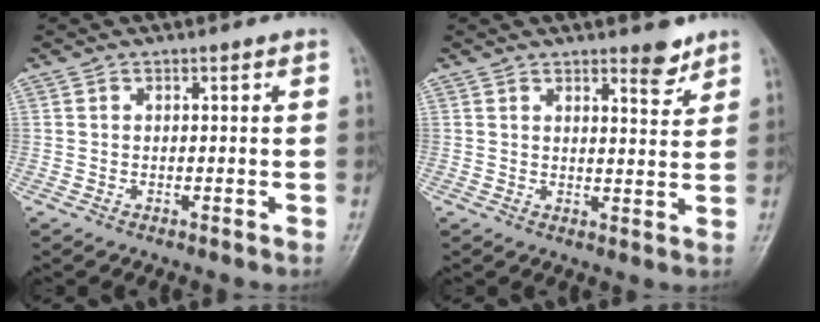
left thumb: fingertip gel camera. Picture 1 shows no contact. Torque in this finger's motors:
{"motor_torque": [-0.14, 0.05, -0.33, -0.33, 0.09]}